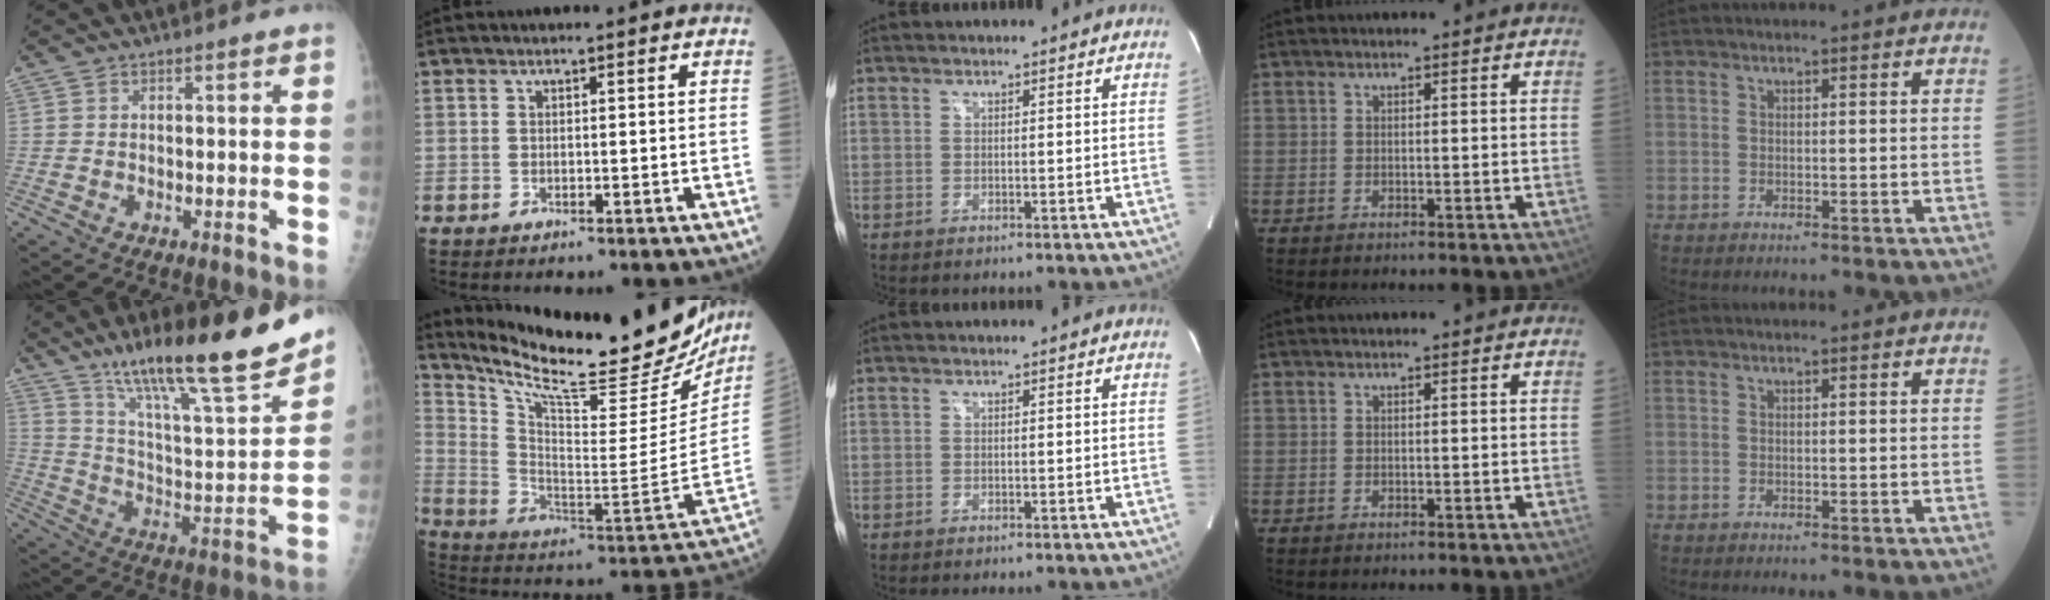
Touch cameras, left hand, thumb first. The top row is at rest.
{"thumb": {"total": 25.4, "force": [18.2, 4.0, 17.3], "torque": [-0.255, -0.070, 0.304]}, "index": {"total": 29.0, "force": [25.4, 5.0, 13.1], "torque": [-0.223, -0.078, 0.355]}}